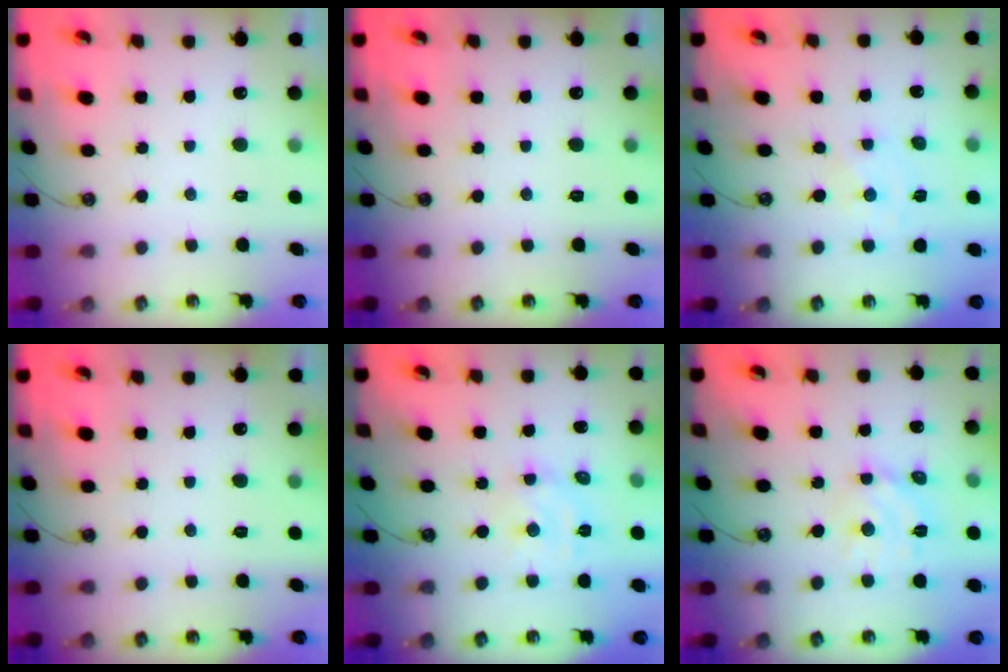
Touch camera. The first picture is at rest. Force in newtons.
{"total": 0.0}
{"total": 0.0}
{"total": 0.0}
{"total": 5.5, "press": 5.5, "slide": 0.7}
{"total": 10.1, "press": 10.1, "slide": 0.7}